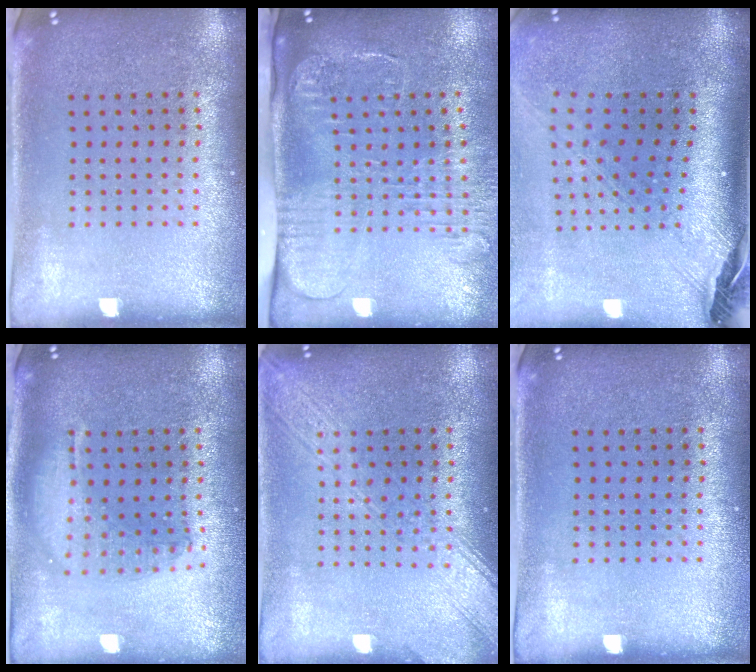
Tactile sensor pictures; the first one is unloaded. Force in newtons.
{"total": 2.7, "press": 2.0, "slide": 1.7}
{"total": 3.1, "press": 2.2, "slide": 2.2}
{"total": 1.6, "press": 1.4, "slide": 0.7}
{"total": 3.4, "press": 3.3, "slide": 0.4}
{"total": 0.0}